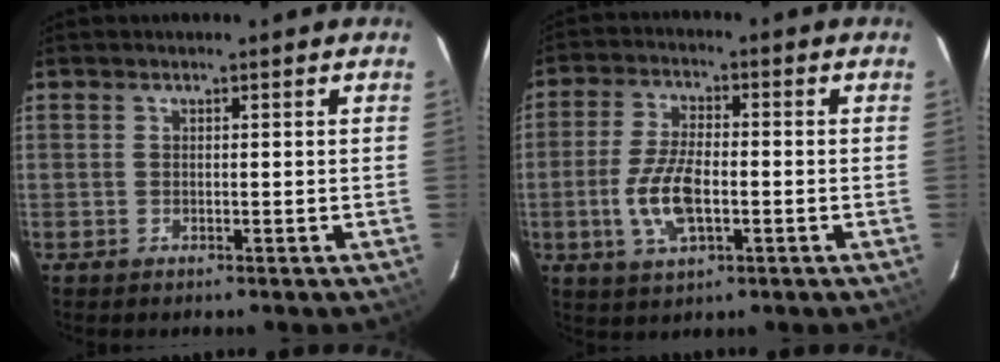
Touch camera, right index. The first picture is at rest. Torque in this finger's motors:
{"motor_torque": [1.47, -0.40, 0.71, 0.09]}